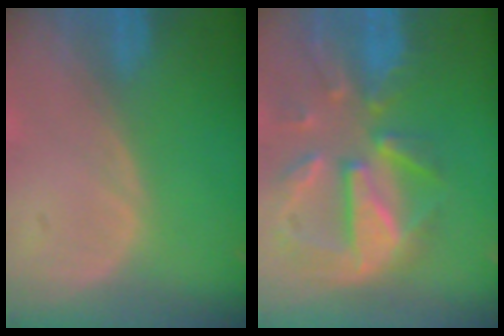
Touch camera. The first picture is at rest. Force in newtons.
{"total": 11.7, "press": 10.2, "slide": 5.7}